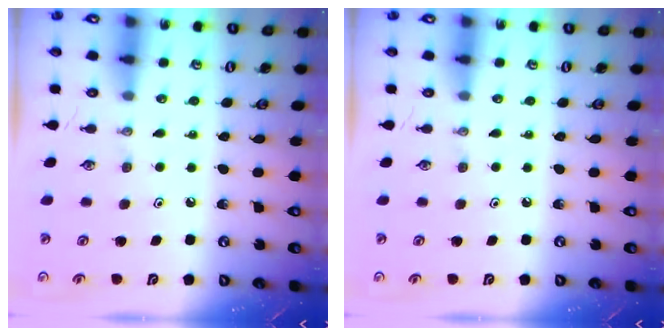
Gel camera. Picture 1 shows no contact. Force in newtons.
{"total": 0.0}